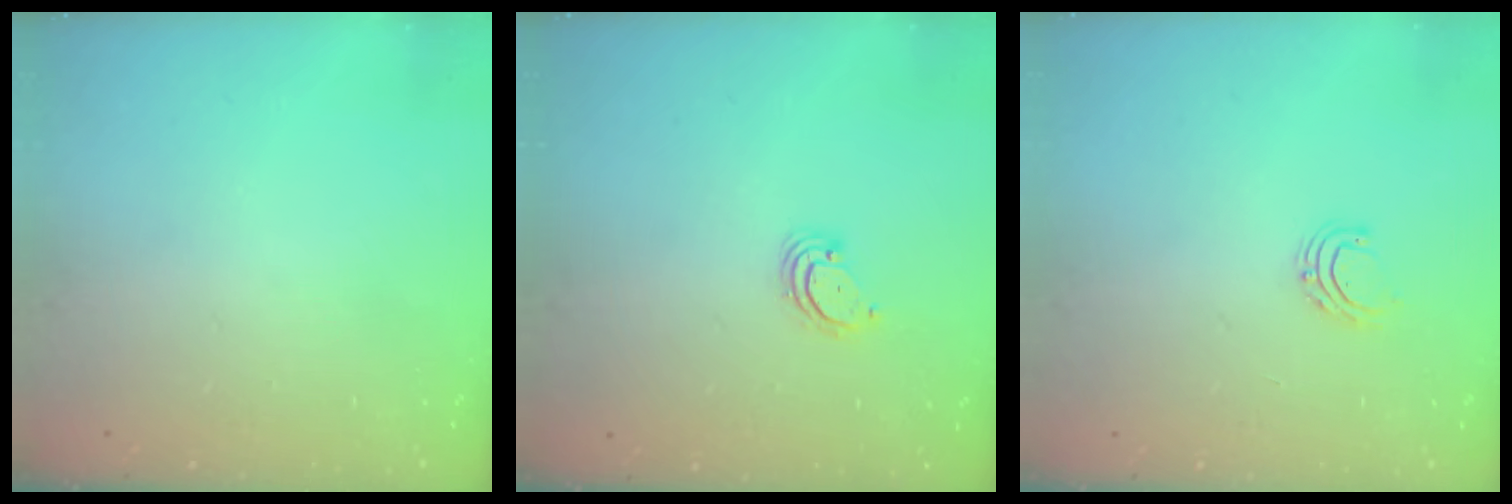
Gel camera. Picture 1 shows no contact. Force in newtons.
{"total": 2.9, "press": 2.9, "slide": 0.3}
{"total": 5.4, "press": 5.4, "slide": 0.5}